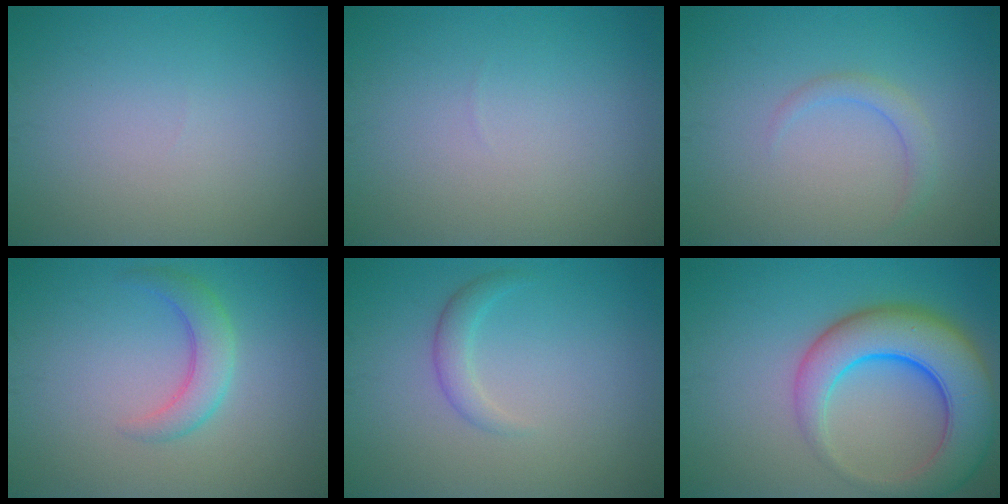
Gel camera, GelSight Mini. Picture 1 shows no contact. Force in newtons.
{"total": 0.0}
{"total": 1.5, "press": 1.5, "slide": 0.1}
{"total": 2.9, "press": 2.9, "slide": 0.1}
{"total": 1.7, "press": 1.7, "slide": 0.1}
{"total": 9.1, "press": 9.1, "slide": 0.6}